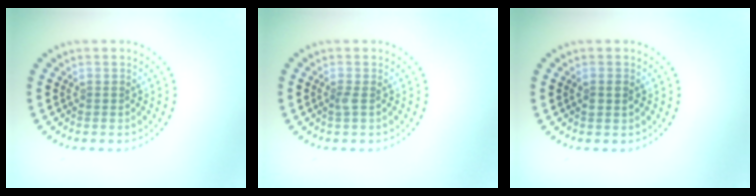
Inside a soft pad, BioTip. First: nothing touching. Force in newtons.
{"total": 0.7, "press": 0.6, "slide": 0.4}
{"total": 1.1, "press": 1.0, "slide": 0.3}